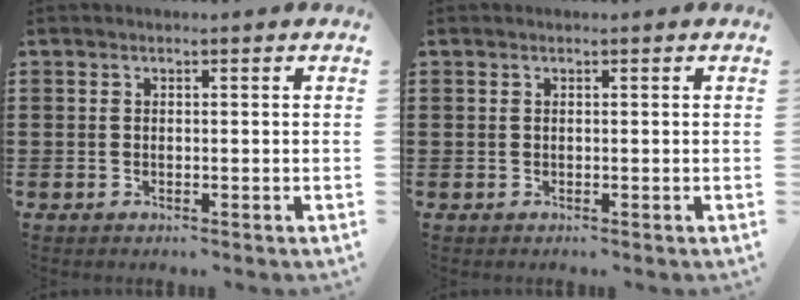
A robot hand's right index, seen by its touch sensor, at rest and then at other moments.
{"total": 0.0}